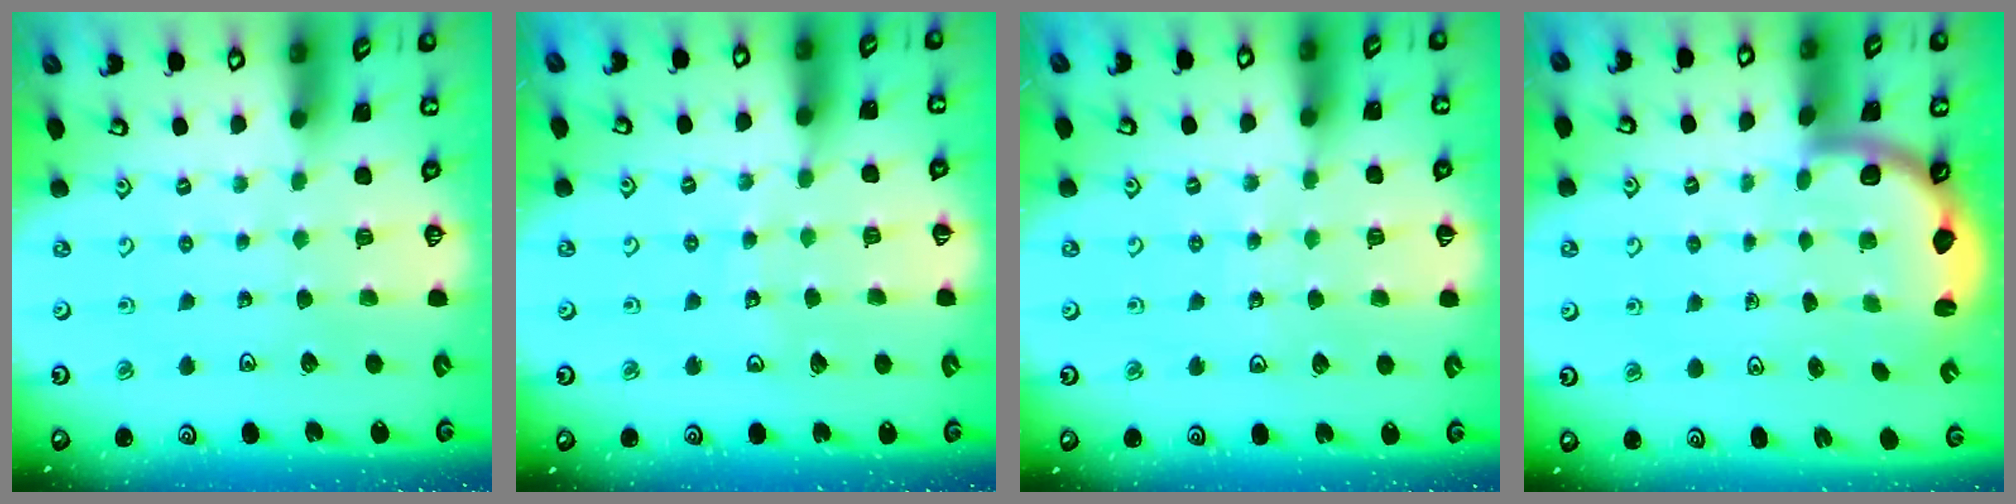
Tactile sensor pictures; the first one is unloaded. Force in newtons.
{"total": 6.2, "press": 6.2, "slide": 0.9}
{"total": 4.4, "press": 4.3, "slide": 1.1}
{"total": 2.6, "press": 2.5, "slide": 0.7}